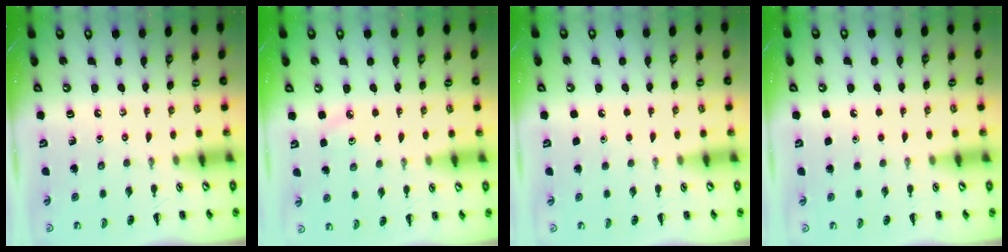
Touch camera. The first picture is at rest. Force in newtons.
{"total": 4.4, "press": 4.1, "slide": 1.4}
{"total": 1.6, "press": 1.6, "slide": 0.1}
{"total": 1.6, "press": 1.6, "slide": 0.1}